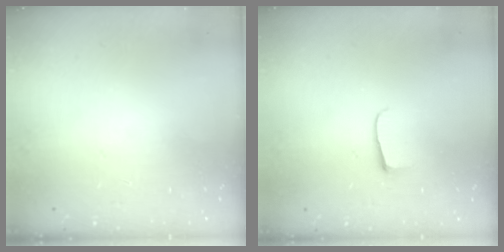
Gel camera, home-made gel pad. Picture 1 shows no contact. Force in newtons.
{"total": 5.4, "press": 5.3, "slide": 0.5}